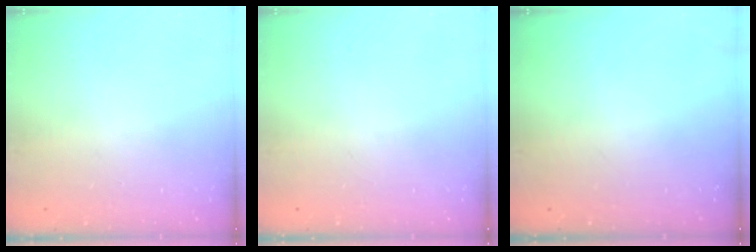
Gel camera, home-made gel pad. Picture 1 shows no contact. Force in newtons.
{"total": 0.0}
{"total": 0.0}